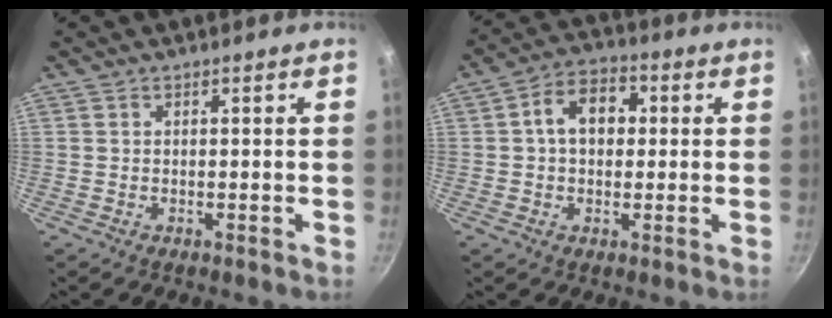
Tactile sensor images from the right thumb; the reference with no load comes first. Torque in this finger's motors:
{"motor_torque": [0.40, 1.65, 0.86, -0.52, 0.06]}